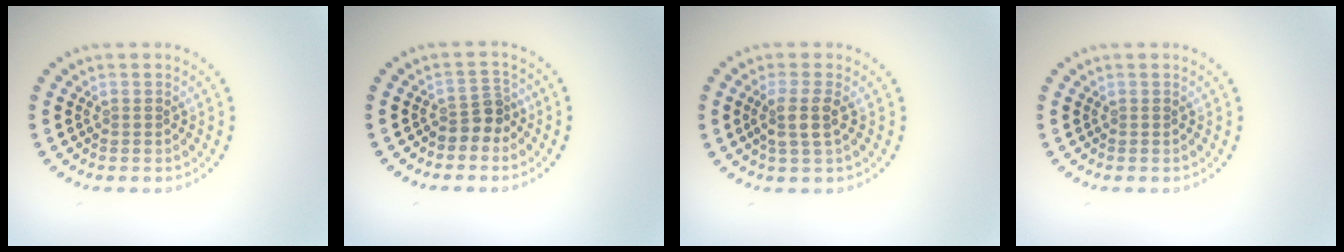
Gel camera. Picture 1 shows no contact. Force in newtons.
{"total": 2.2, "press": 1.7, "slide": 1.4}
{"total": 2.4, "press": 2.0, "slide": 1.2}
{"total": 0.0}